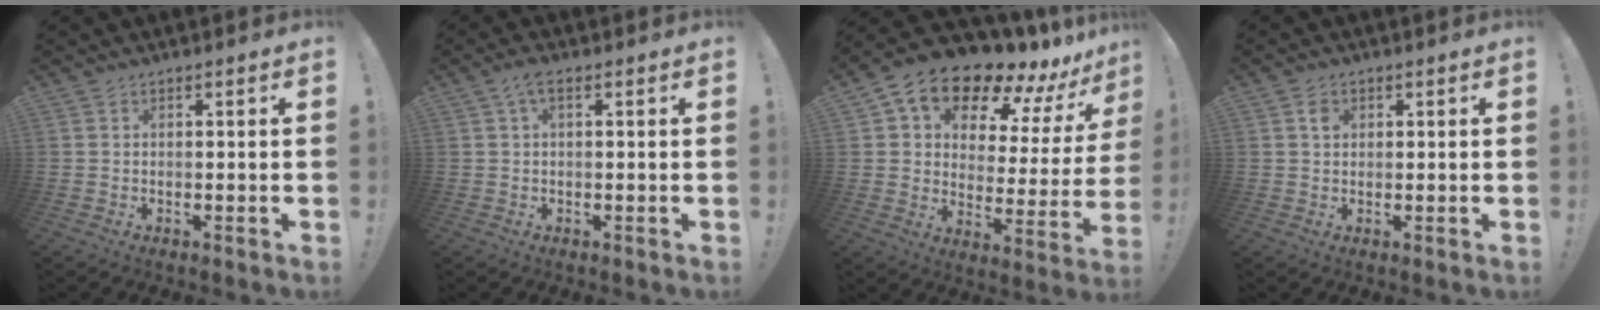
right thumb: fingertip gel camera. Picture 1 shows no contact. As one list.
[{"total": 3.1, "force": [0.8, 1.1, 2.8], "torque": [-0.052, 0.005, 0.014]}, {"total": 14.1, "force": [11.6, 5.7, 5.8], "torque": [-0.101, -0.104, 0.197]}, {"total": 2.1, "force": [0.7, 1.6, 1.1], "torque": [-0.007, -0.002, 0.008]}]